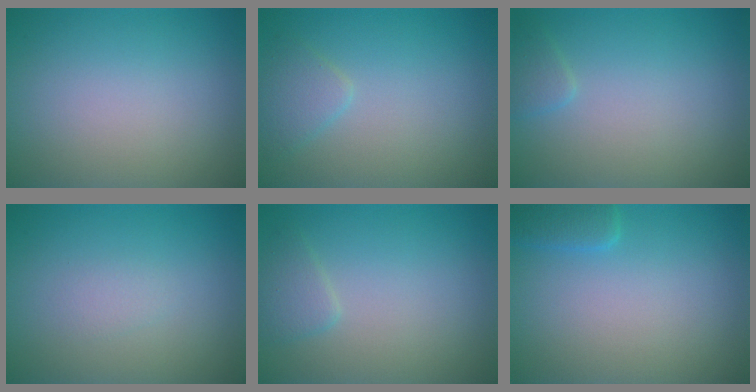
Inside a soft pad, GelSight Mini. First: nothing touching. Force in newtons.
{"total": 1.7, "press": 1.7, "slide": 0.1}
{"total": 1.0, "press": 1.0, "slide": 0.0}
{"total": 0.8, "press": 0.8, "slide": 0.0}
{"total": 1.5, "press": 1.5, "slide": 0.1}
{"total": 1.6, "press": 1.6, "slide": 0.1}